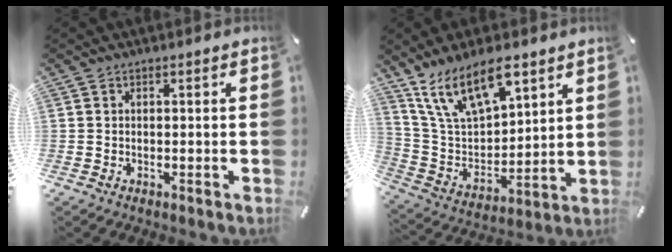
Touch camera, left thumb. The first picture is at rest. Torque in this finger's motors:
{"motor_torque": [2.72, 1.00, 1.38, -1.39, 0.23]}